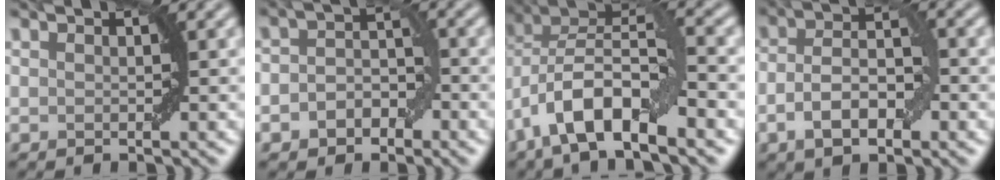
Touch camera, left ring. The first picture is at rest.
{"total": 3.4, "force": [-1.3, 2.5, 1.9], "torque": [-0.026, 0.006, -0.025]}
{"total": 8.9, "force": [-4.0, 3.8, 7.1], "torque": [-0.128, 0.014, -0.080]}
{"total": 5.6, "force": [-1.7, 2.5, 4.7], "torque": [-0.085, 0.007, -0.035]}